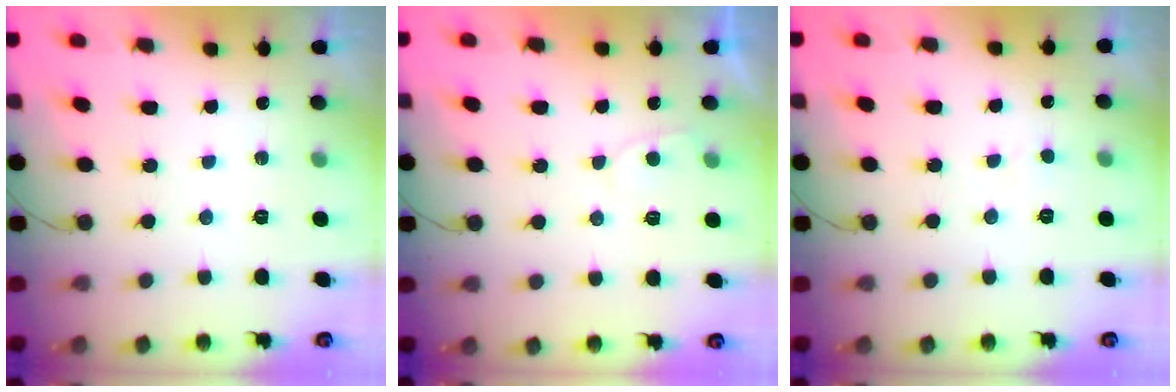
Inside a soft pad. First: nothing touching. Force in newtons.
{"total": 2.9, "press": 2.9, "slide": 0.4}
{"total": 2.2, "press": 2.2, "slide": 0.2}